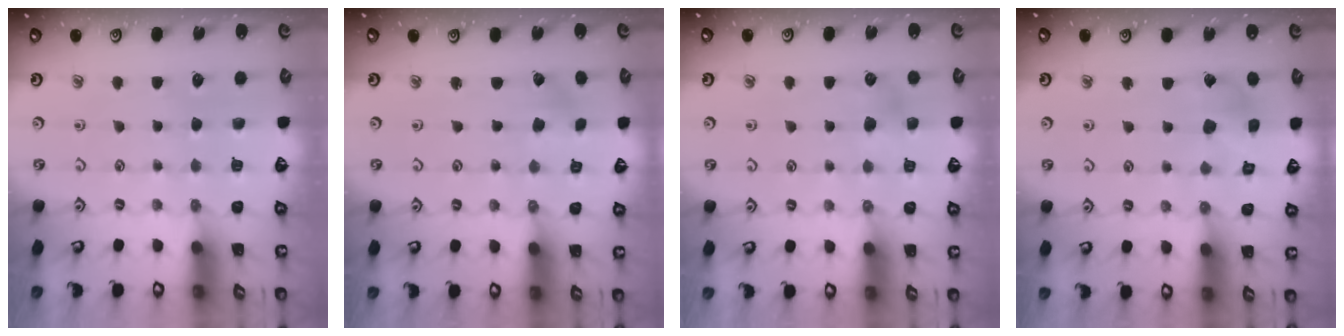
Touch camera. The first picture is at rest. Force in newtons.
{"total": 0.6, "press": 0.6, "slide": 0.1}
{"total": 4.8, "press": 4.8, "slide": 0.3}
{"total": 6.3, "press": 6.3, "slide": 0.5}